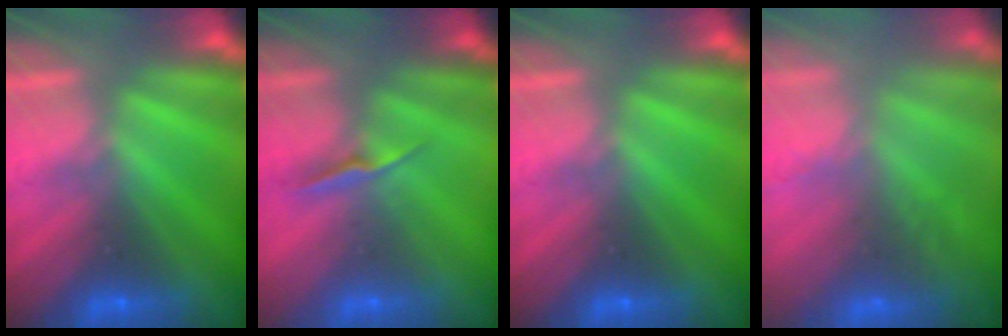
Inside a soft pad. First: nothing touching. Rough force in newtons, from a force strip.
{"total": 1.3}
{"total": 0.0}
{"total": 7.0}